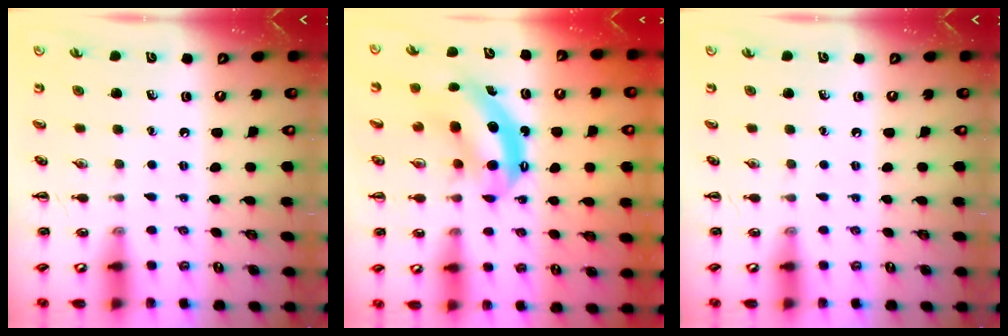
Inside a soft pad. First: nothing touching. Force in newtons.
{"total": 7.4, "press": 7.2, "slide": 1.8}
{"total": 0.0}